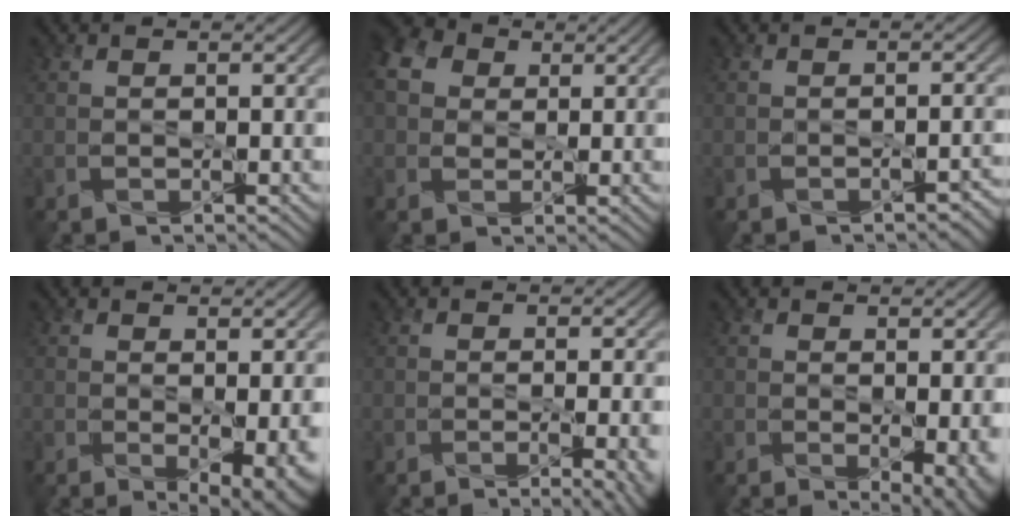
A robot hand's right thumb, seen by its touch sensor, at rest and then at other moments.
{"total": 8.5, "force": [2.2, 6.9, 4.5], "torque": [-0.130, 0.029, 0.030]}
{"total": 1.5, "force": [-1.2, 0.4, 0.8], "torque": [-0.009, 0.000, -0.014]}
{"total": 4.5, "force": [-0.7, 2.0, 4.0], "torque": [-0.059, -0.019, 0.003]}
{"total": 4.3, "force": [-1.5, 1.2, 3.9], "torque": [-0.047, -0.008, -0.012]}
{"total": 3.9, "force": [-0.6, 1.7, 3.5], "torque": [-0.048, -0.015, -0.001]}